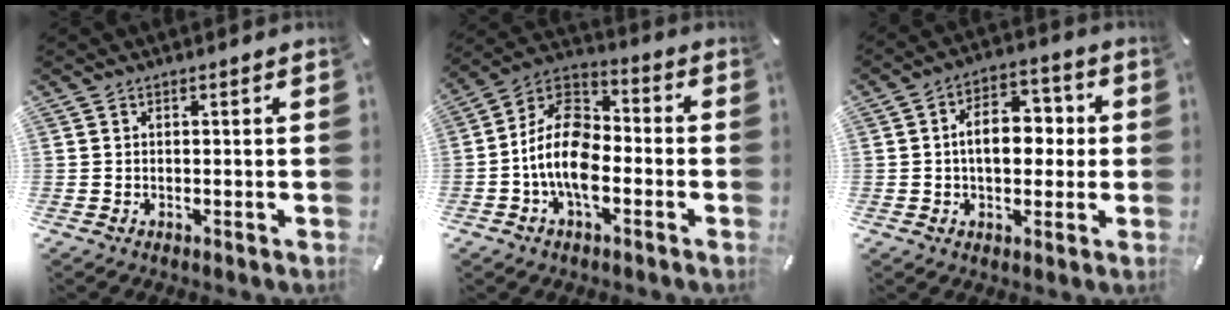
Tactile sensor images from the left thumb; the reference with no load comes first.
{"total": 13.5, "force": [-5.2, 8.1, 9.4], "torque": [-0.207, 0.018, -0.101]}
{"total": 10.4, "force": [0.1, 7.0, 7.6], "torque": [-0.102, 0.009, 0.000]}